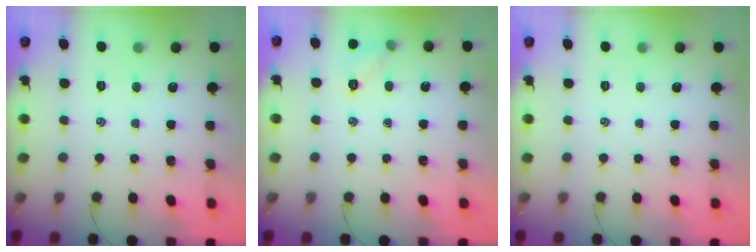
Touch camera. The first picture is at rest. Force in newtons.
{"total": 6.6, "press": 6.5, "slide": 1.3}
{"total": 0.0}